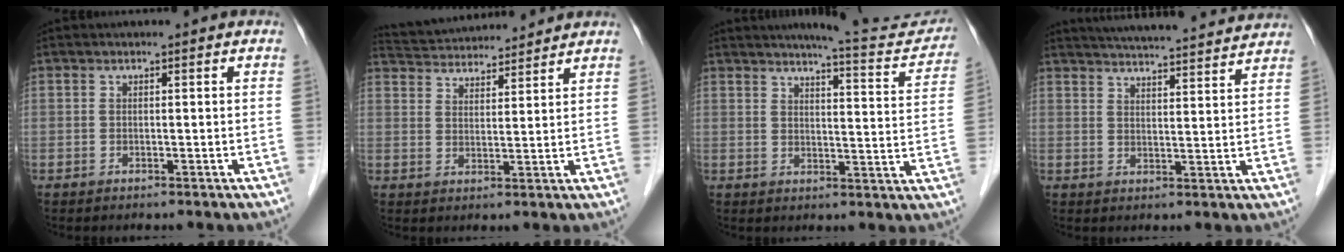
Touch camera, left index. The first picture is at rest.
{"total": 12.0, "force": [11.4, 1.9, 3.0], "torque": [-0.057, 0.031, 0.179]}
{"total": 11.6, "force": [11.1, 0.6, 3.2], "torque": [-0.033, -0.033, 0.123]}
{"total": 19.5, "force": [18.2, 1.6, 6.7], "torque": [-0.102, 0.010, 0.238]}